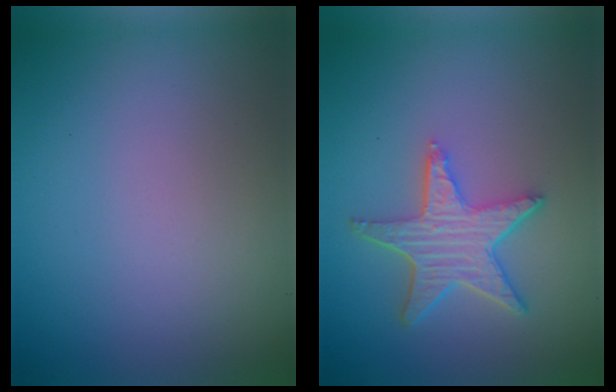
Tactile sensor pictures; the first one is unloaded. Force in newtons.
{"total": 5.1, "press": 4.1, "slide": 3.1}